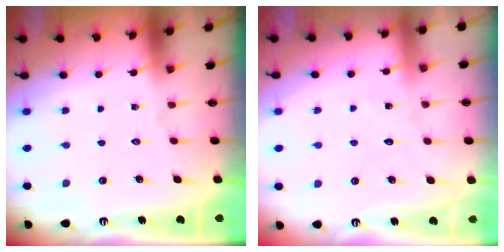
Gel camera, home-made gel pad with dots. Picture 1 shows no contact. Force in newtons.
{"total": 5.9, "press": 5.9, "slide": 0.5}